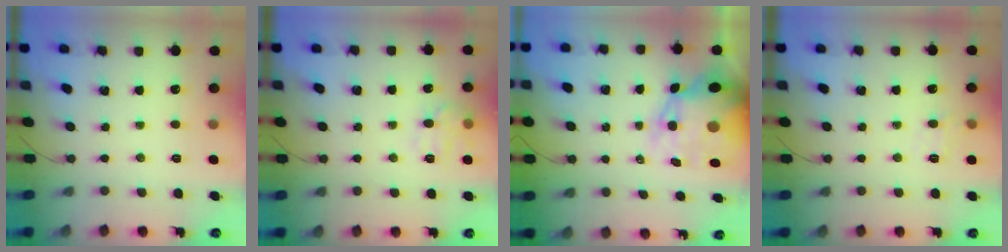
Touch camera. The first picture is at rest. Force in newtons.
{"total": 9.9, "press": 9.9, "slide": 0.2}
{"total": 13.6, "press": 13.1, "slide": 3.9}
{"total": 7.2, "press": 6.9, "slide": 1.9}